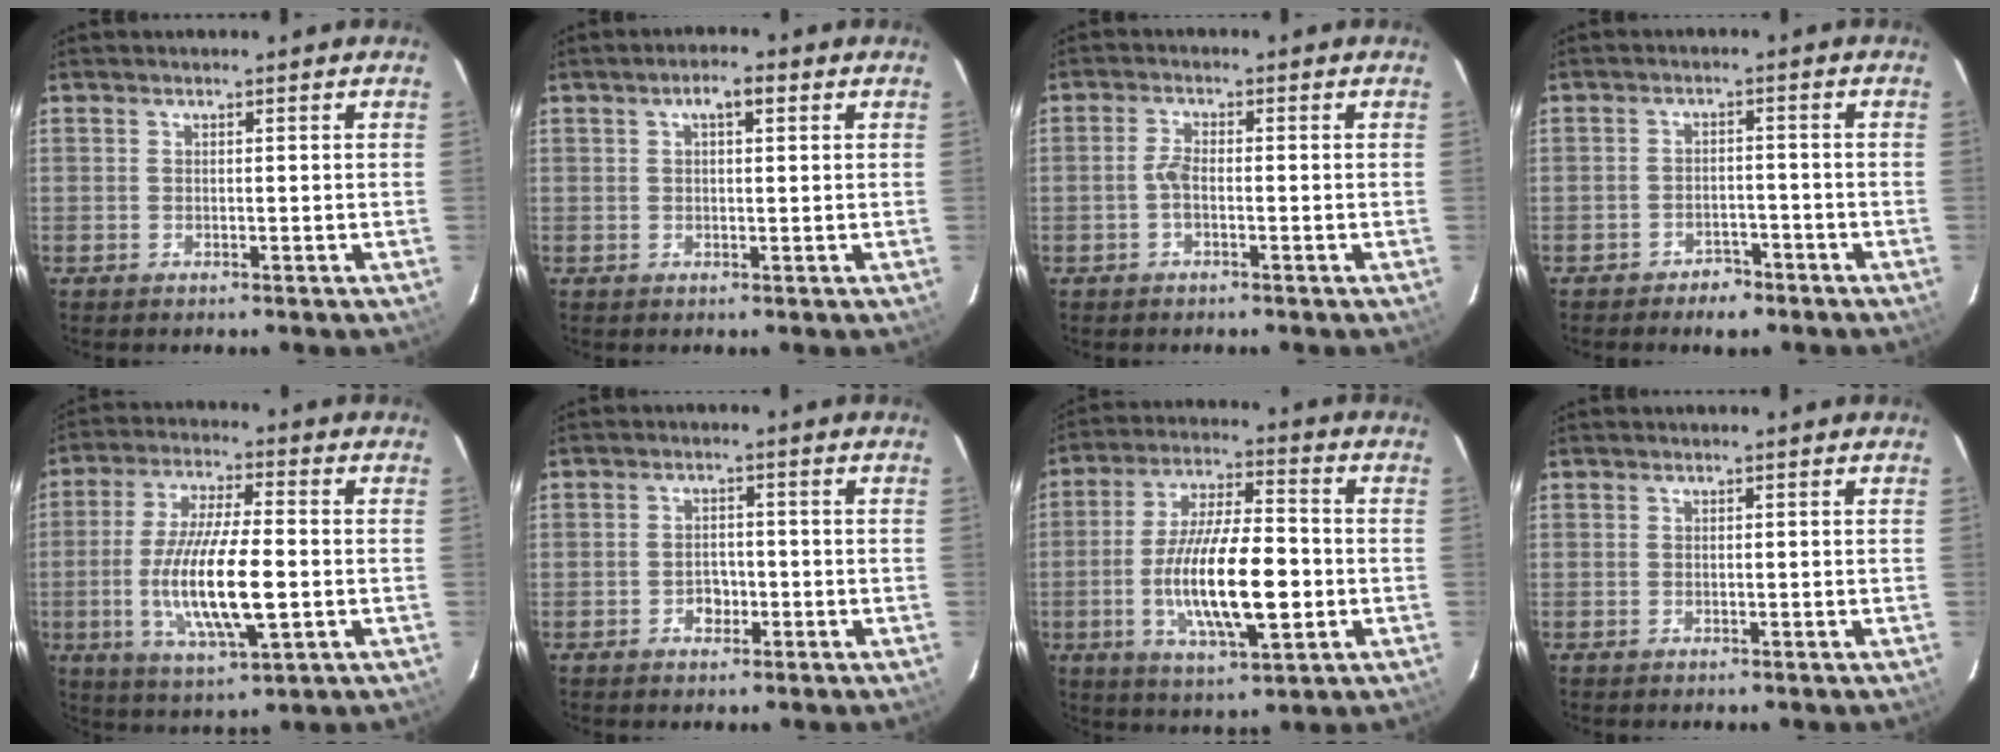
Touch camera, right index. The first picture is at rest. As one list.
[{"total": 3.3, "force": [1.3, 1.2, 2.8], "torque": [-0.048, 0.013, 0.022]}, {"total": 2.2, "force": [-0.8, 0.9, 1.9], "torque": [-0.046, 0.006, -0.017]}, {"total": 4.7, "force": [-3.7, 2.5, 1.3], "torque": [-0.037, 0.007, -0.051]}, {"total": 14.7, "force": [-2.6, 3.3, 14.1], "torque": [-0.276, -0.012, -0.046]}, {"total": 3.0, "force": [-1.2, 2.3, 1.4], "torque": [-0.028, 0.008, -0.014]}, {"total": 16.3, "force": [-3.3, 4.7, 15.3], "torque": [-0.287, -0.007, -0.055]}, {"total": 0.0}]